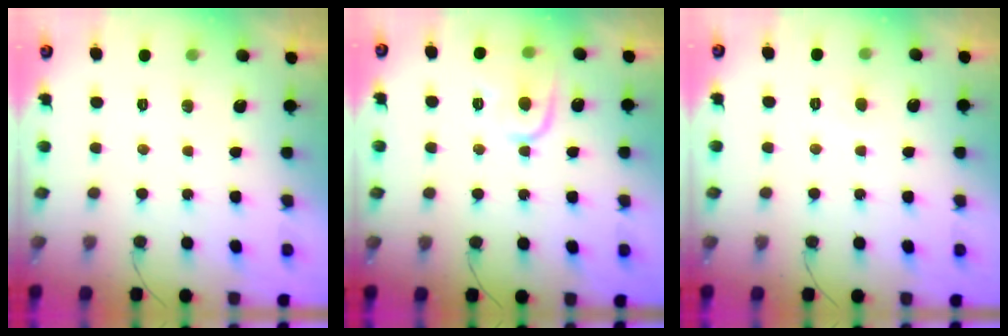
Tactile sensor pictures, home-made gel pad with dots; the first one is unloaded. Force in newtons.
{"total": 10.7, "press": 10.6, "slide": 1.0}
{"total": 2.4, "press": 2.4, "slide": 0.2}